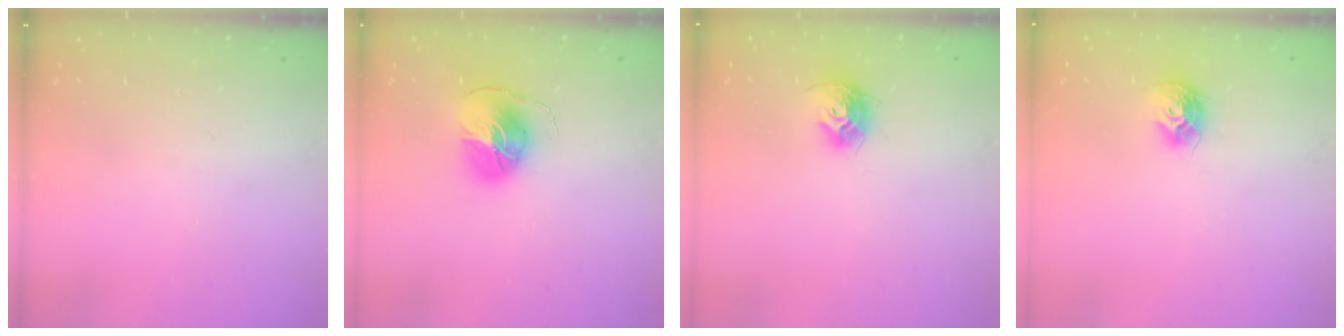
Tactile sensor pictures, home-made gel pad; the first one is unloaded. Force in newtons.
{"total": 9.1, "press": 9.1, "slide": 0.5}
{"total": 9.9, "press": 9.8, "slide": 0.5}
{"total": 9.3, "press": 9.3, "slide": 0.3}